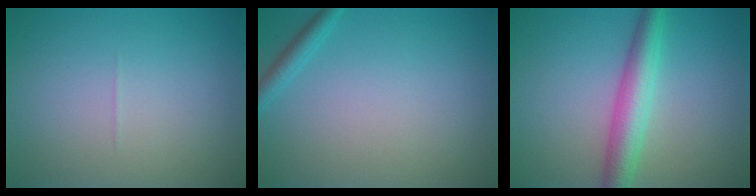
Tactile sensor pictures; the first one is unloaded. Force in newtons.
{"total": 1.5, "press": 1.5, "slide": 0.2}
{"total": 4.5, "press": 4.5, "slide": 0.1}